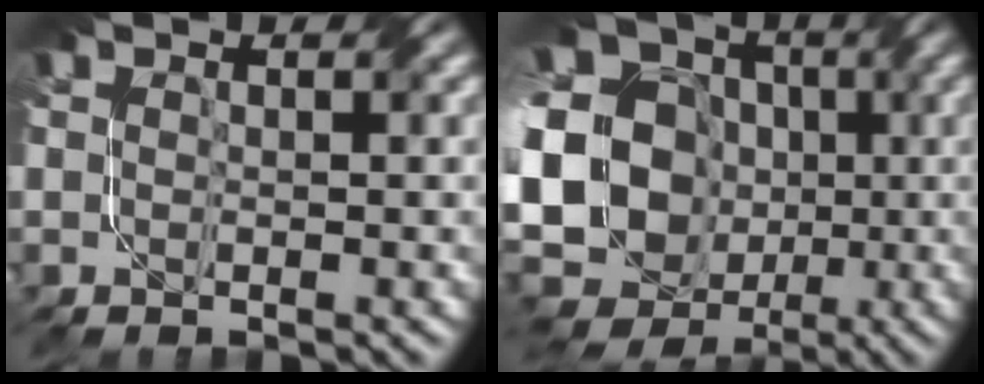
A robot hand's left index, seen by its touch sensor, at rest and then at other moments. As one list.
[{"total": 22.2, "force": [-4.0, 19.2, 10.3], "torque": [-0.204, 0.020, -0.124]}]